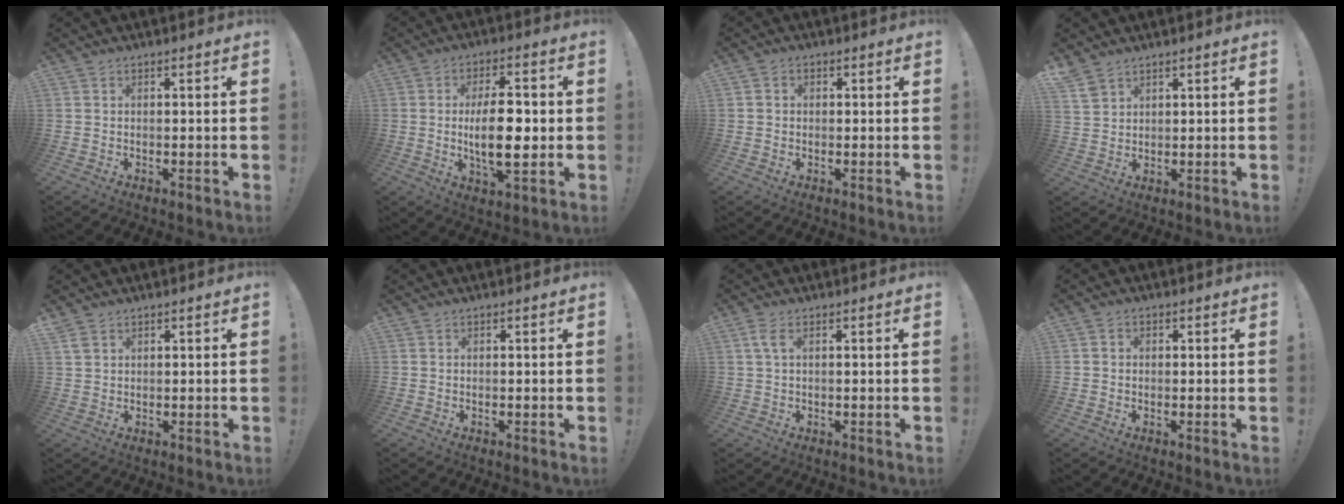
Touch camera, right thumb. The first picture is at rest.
{"total": 12.8, "force": [-0.3, 4.9, 11.8], "torque": [-0.197, -0.009, -0.015]}
{"total": 1.6, "force": [-0.3, 1.4, 0.7], "torque": [-0.011, 0.006, -0.005]}
{"total": 4.5, "force": [3.6, 2.1, 1.7], "torque": [-0.039, -0.017, 0.071]}
{"total": 1.0, "force": [0.7, 0.5, 0.5], "torque": [-0.015, 0.003, 0.015]}
{"total": 0.0}
{"total": 2.7, "force": [0.8, 0.8, 2.4], "torque": [-0.055, 0.005, 0.016]}
{"total": 1.4, "force": [-0.2, 1.2, 0.6], "torque": [-0.001, 0.001, -0.006]}